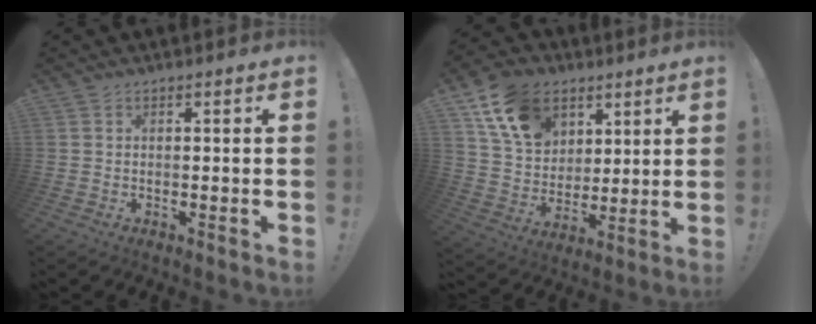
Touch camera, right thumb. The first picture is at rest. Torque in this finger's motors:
{"motor_torque": [1.16, 2.51, 0.56, 0.61, 0.01]}